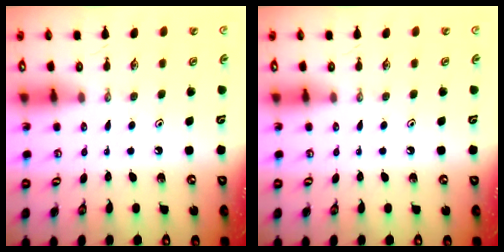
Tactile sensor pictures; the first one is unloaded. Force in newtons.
{"total": 0.0}